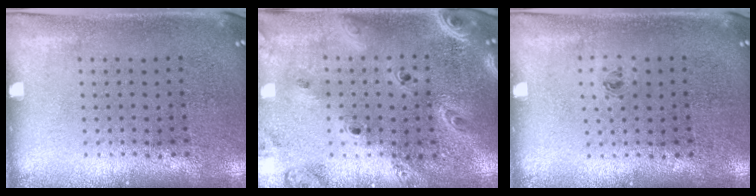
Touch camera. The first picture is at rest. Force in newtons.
{"total": 2.8, "press": 2.3, "slide": 1.5}
{"total": 0.5, "press": 0.3, "slide": 0.4}